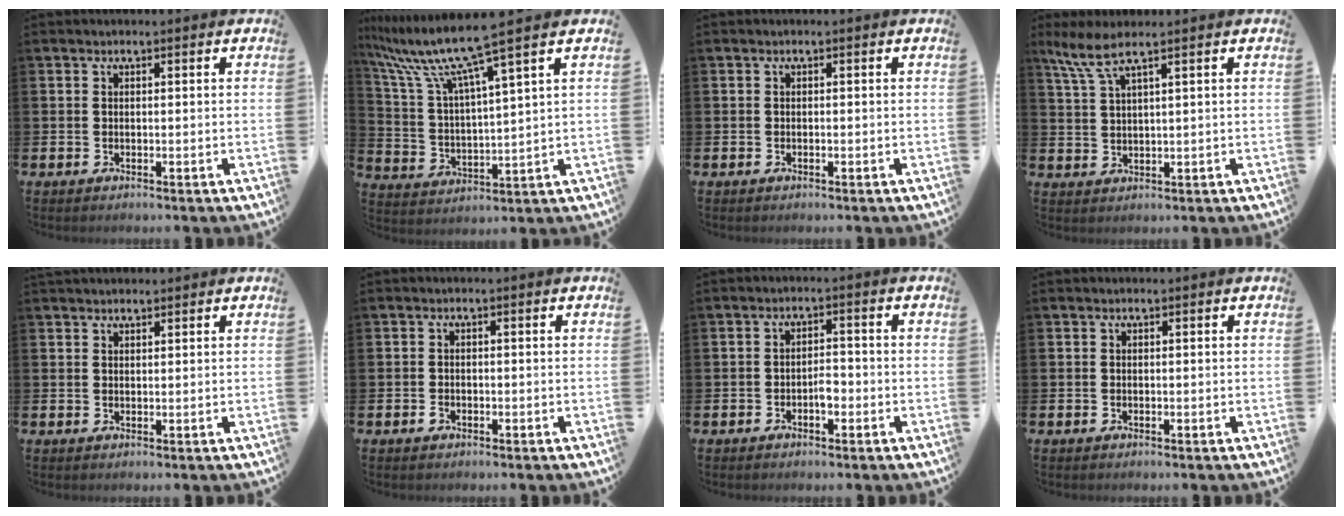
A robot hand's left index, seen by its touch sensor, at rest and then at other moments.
{"total": 9.8, "force": [8.0, 0.2, 5.6], "torque": [-0.143, -0.042, 0.133]}
{"total": 0.0}
{"total": 4.7, "force": [3.3, 0.4, 3.3], "torque": [-0.076, -0.002, 0.059]}
{"total": 1.7, "force": [1.6, 0.5, 0.2], "torque": [0.006, -0.002, 0.027]}
{"total": 0.9, "force": [-0.5, 0.7, 0.4], "torque": [-0.012, 0.004, -0.010]}
{"total": 2.0, "force": [-0.9, 0.9, 1.6], "torque": [-0.034, 0.008, -0.017]}
{"total": 0.0}